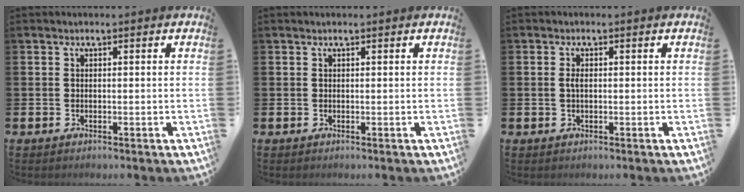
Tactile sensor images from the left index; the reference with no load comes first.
{"total": 0.0}
{"total": 1.4, "force": [0.1, 0.6, 1.2], "torque": [-0.022, 0.004, -0.001]}